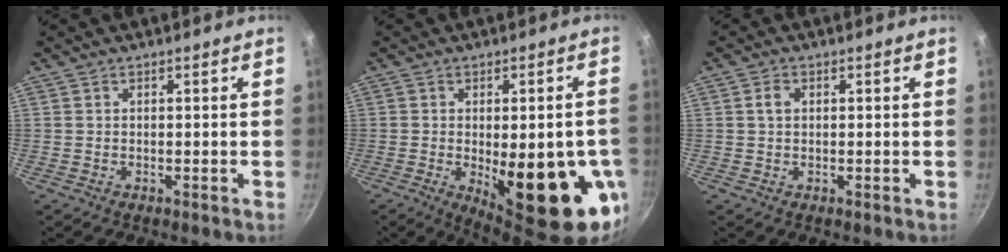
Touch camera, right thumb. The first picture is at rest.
{"total": 18.2, "force": [-4.2, 6.3, 16.6], "torque": [-0.203, -0.004, -0.041]}
{"total": 2.1, "force": [0.5, 1.5, 1.4], "torque": [-0.018, 0.005, 0.008]}